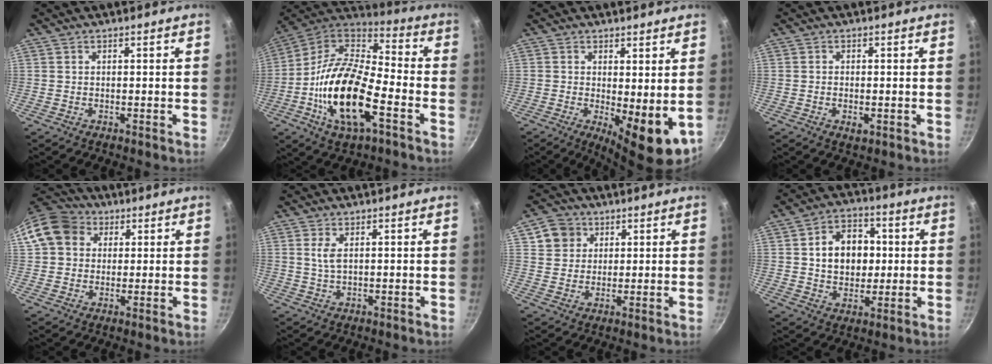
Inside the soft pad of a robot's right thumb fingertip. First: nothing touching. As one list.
[{"total": 21.6, "force": [-6.7, 9.4, 18.2], "torque": [-0.337, 0.035, -0.141]}, {"total": 9.2, "force": [-0.3, 3.4, 8.5], "torque": [-0.105, -0.015, 0.006]}, {"total": 2.2, "force": [-0.6, 1.1, 1.8], "torque": [-0.034, -0.002, -0.011]}, {"total": 11.9, "force": [3.5, 10.0, 5.5], "torque": [-0.085, 0.023, 0.050]}, {"total": 2.8, "force": [0.8, 1.3, 2.4], "torque": [-0.047, -0.005, 0.018]}, {"total": 6.3, "force": [2.7, 5.5, 1.5], "torque": [0.010, 0.007, 0.046]}, {"total": 12.0, "force": [1.5, 9.2, 7.6], "torque": [-0.083, 0.009, 0.021]}]